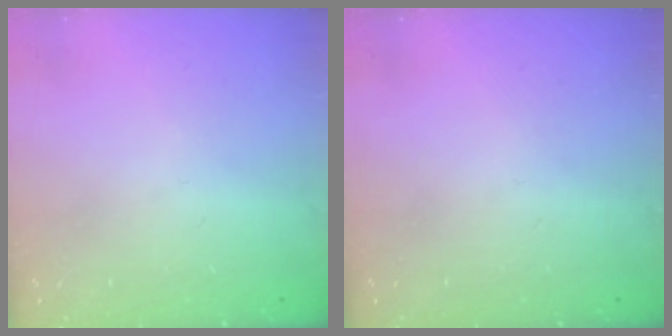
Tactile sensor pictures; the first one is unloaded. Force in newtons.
{"total": 0.0}